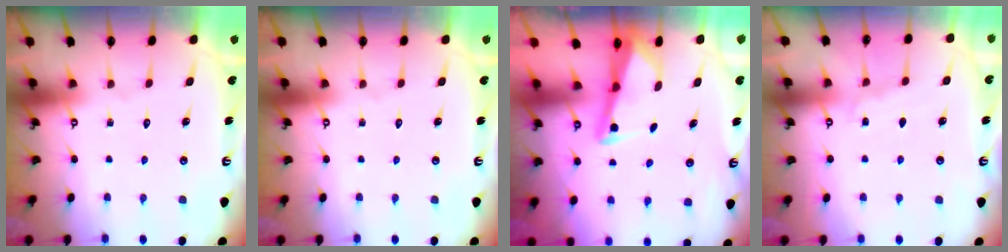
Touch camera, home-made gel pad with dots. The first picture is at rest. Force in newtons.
{"total": 0.0}
{"total": 2.8, "press": 2.8, "slide": 0.2}
{"total": 5.2, "press": 5.2, "slide": 0.5}